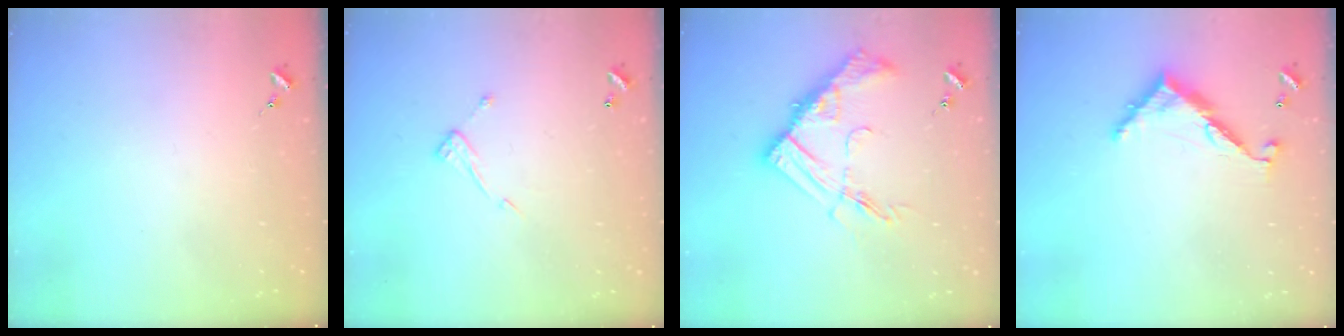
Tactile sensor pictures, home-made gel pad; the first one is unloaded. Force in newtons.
{"total": 7.7, "press": 7.7, "slide": 0.2}
{"total": 16.5, "press": 16.4, "slide": 1.4}
{"total": 9.0, "press": 9.0, "slide": 0.8}